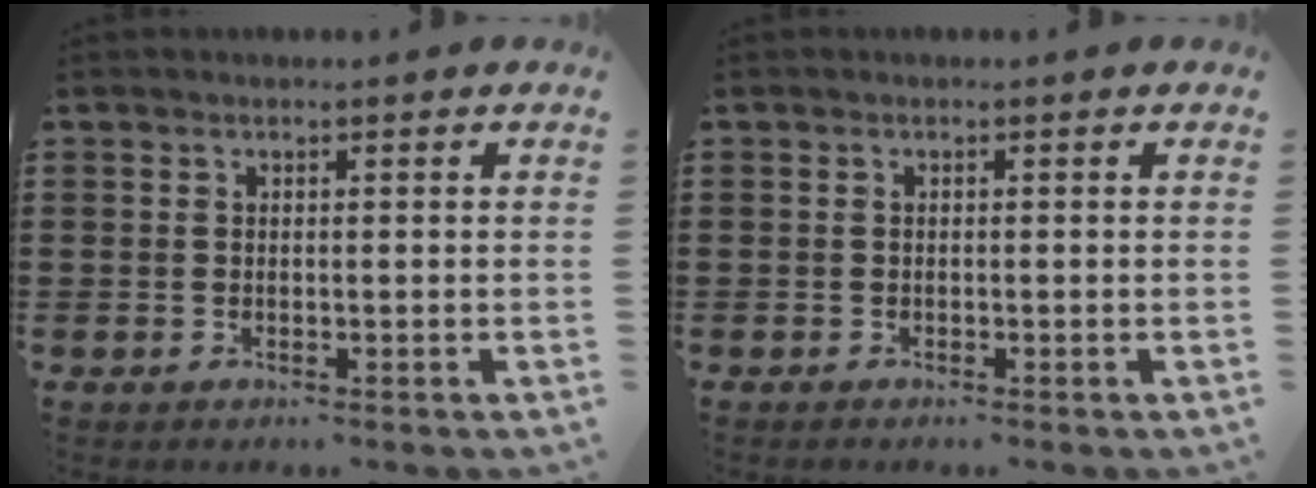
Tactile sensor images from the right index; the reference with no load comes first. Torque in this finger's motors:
{"motor_torque": [0.15, 0.73, -0.09, -0.04]}